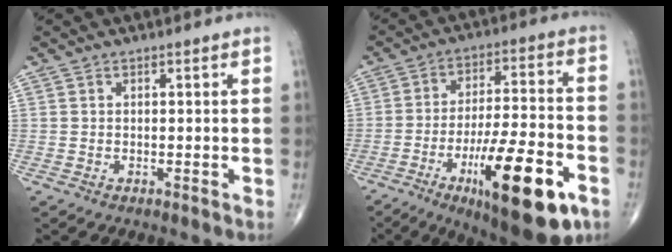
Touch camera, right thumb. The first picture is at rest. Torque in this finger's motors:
{"motor_torque": [4.02, 0.98, 1.94, -0.84, 0.21]}